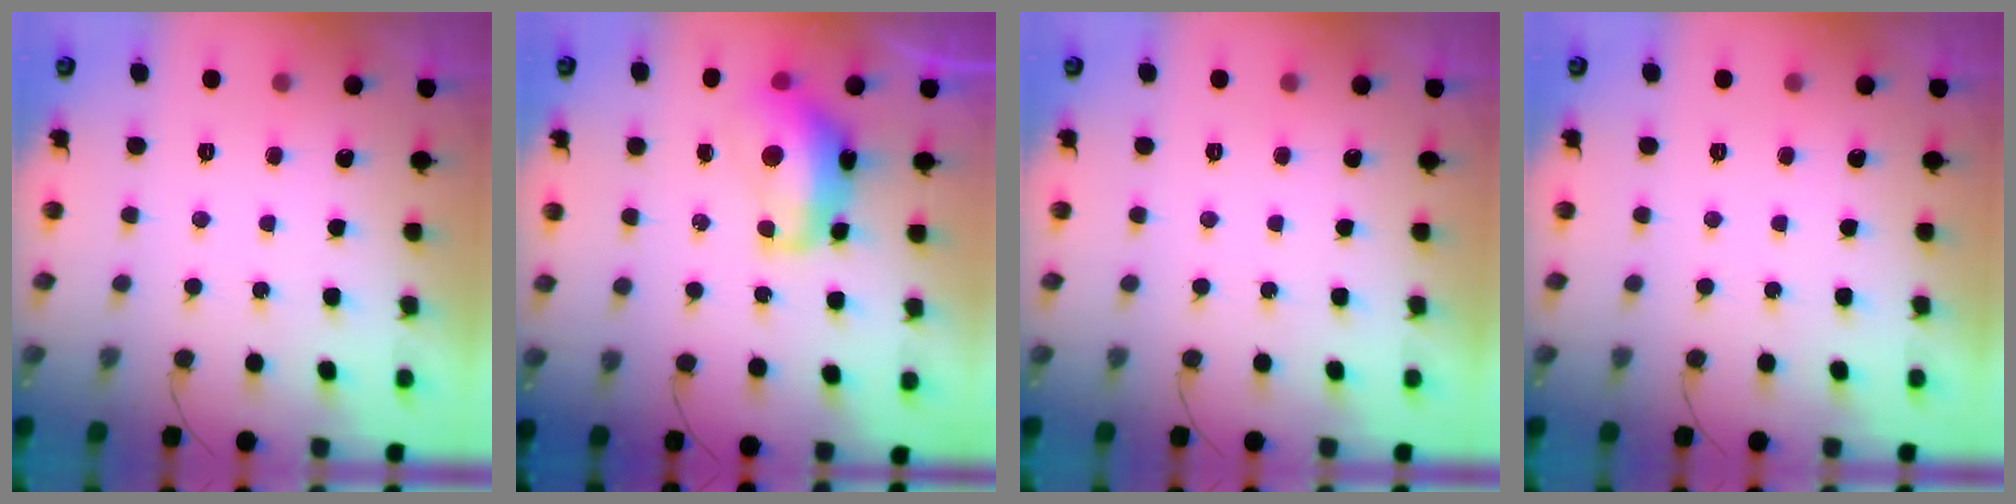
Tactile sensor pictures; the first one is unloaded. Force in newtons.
{"total": 11.9, "press": 11.8, "slide": 1.4}
{"total": 0.0}
{"total": 0.0}